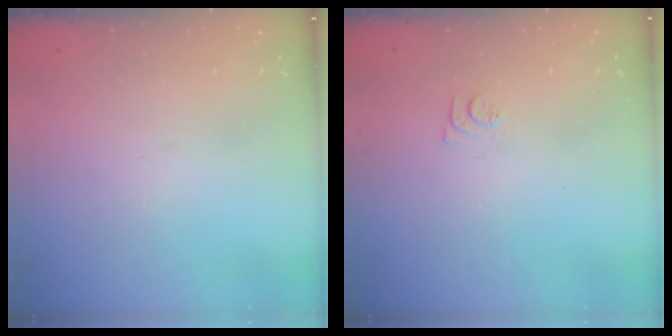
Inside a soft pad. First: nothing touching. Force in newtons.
{"total": 5.8, "press": 5.7, "slide": 0.4}